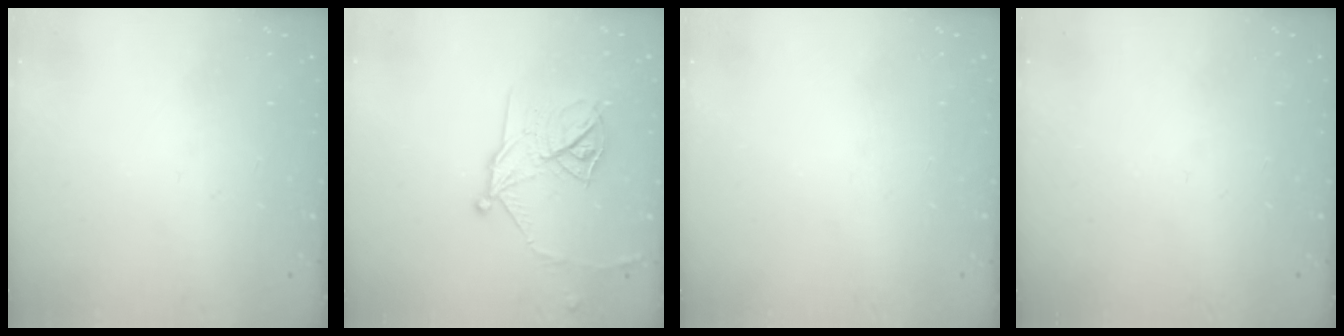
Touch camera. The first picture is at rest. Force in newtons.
{"total": 14.7, "press": 14.7, "slide": 0.6}
{"total": 0.0}
{"total": 0.0}